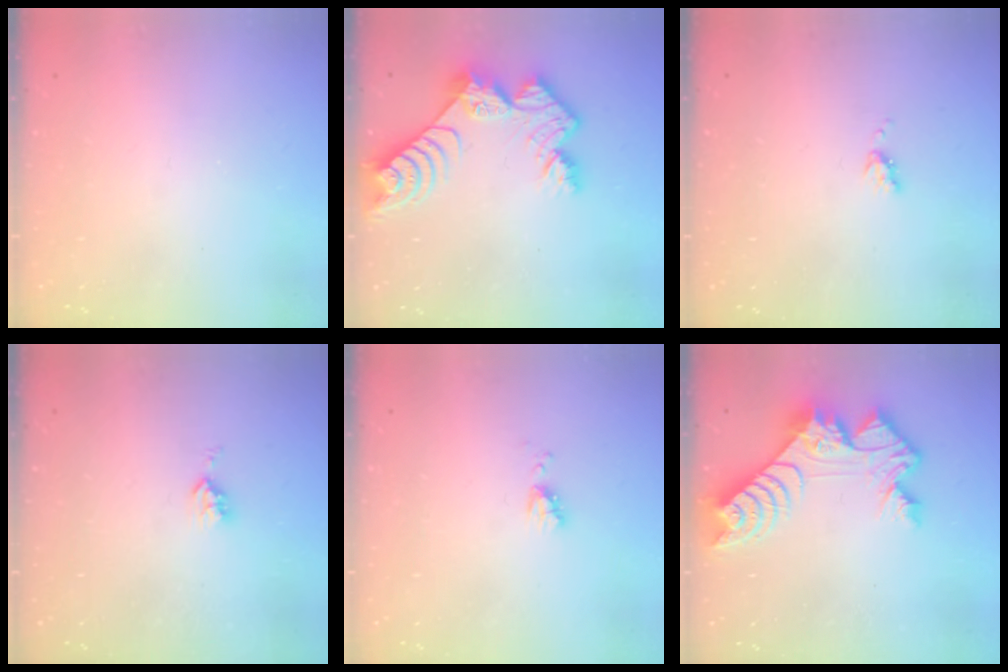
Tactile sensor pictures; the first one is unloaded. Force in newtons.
{"total": 11.0, "press": 11.0, "slide": 0.9}
{"total": 4.0, "press": 4.0, "slide": 0.6}
{"total": 4.4, "press": 4.3, "slide": 0.6}
{"total": 4.3, "press": 4.2, "slide": 0.7}
{"total": 11.8, "press": 11.7, "slide": 0.8}